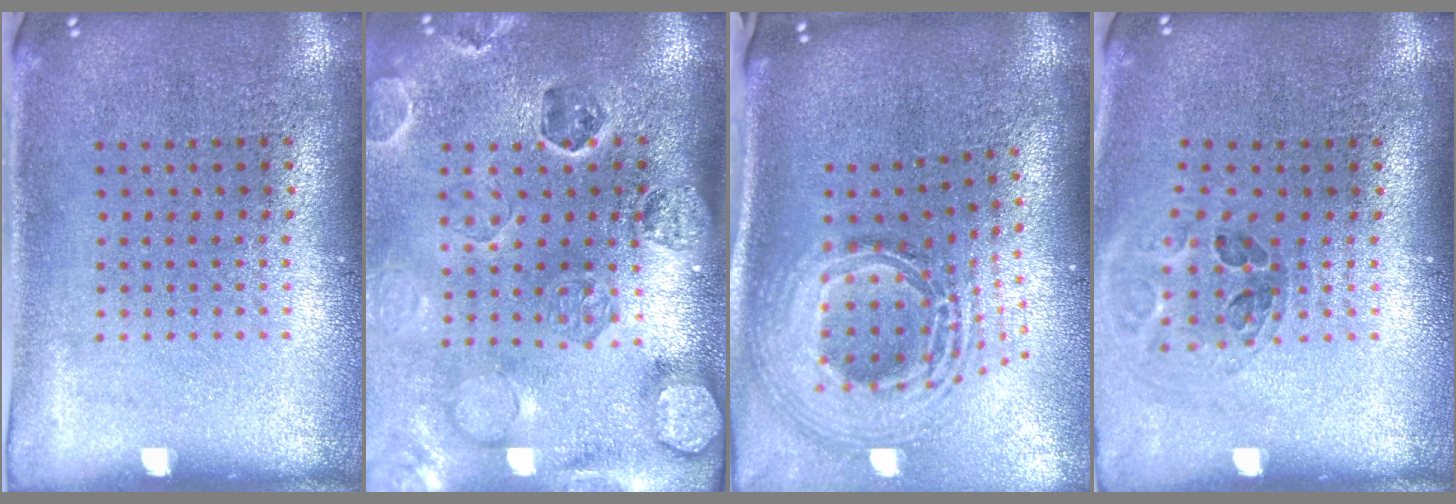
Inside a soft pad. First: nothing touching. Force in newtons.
{"total": 2.7, "press": 2.6, "slide": 0.5}
{"total": 3.0, "press": 2.0, "slide": 2.2}
{"total": 0.9, "press": 0.9, "slide": 0.2}